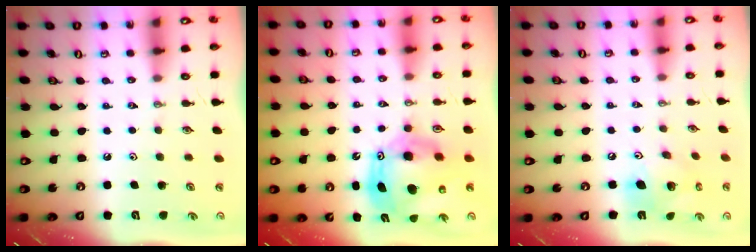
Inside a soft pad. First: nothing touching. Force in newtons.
{"total": 15.3, "press": 15.2, "slide": 1.5}
{"total": 13.2, "press": 12.9, "slide": 3.0}